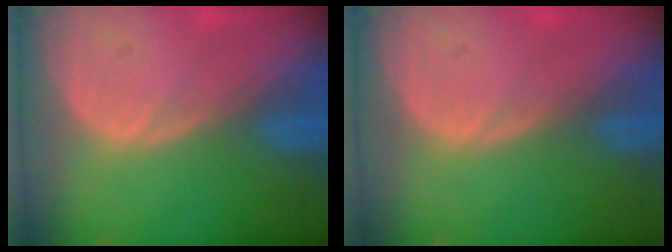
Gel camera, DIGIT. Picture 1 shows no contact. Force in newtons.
{"total": 0.0}